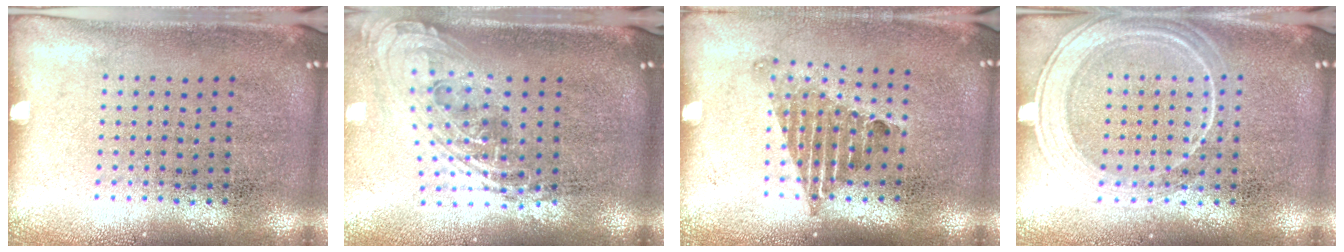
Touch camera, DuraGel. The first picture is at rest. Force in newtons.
{"total": 2.2, "press": 1.6, "slide": 1.5}
{"total": 1.3, "press": 1.0, "slide": 0.9}
{"total": 3.0, "press": 2.9, "slide": 0.5}